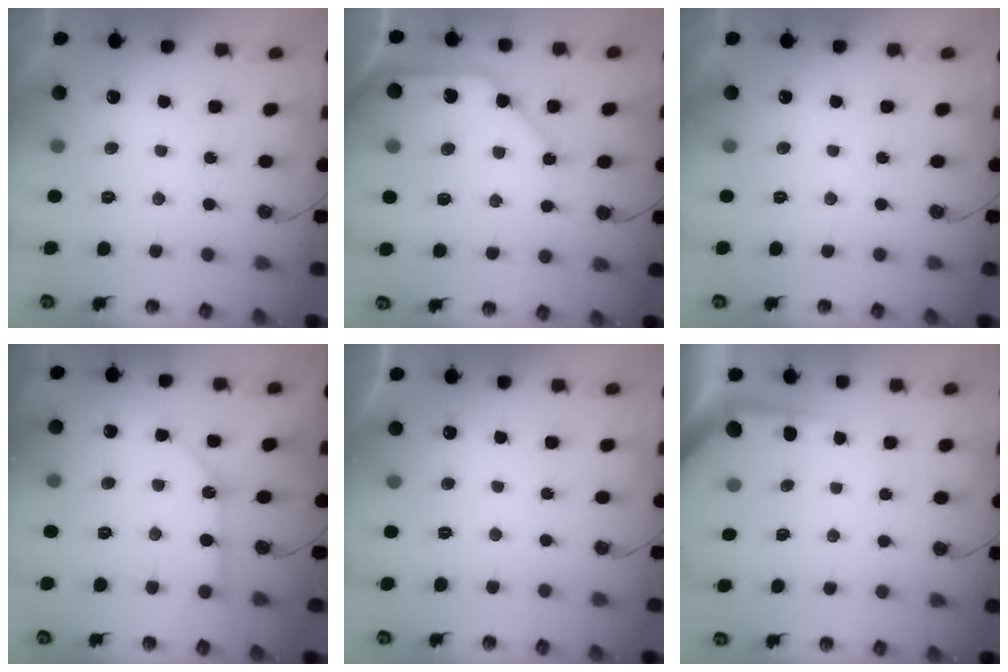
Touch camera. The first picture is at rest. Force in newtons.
{"total": 12.0, "press": 11.9, "slide": 1.5}
{"total": 0.0}
{"total": 10.3, "press": 10.2, "slide": 1.1}
{"total": 0.0}
{"total": 2.5, "press": 2.5, "slide": 0.3}